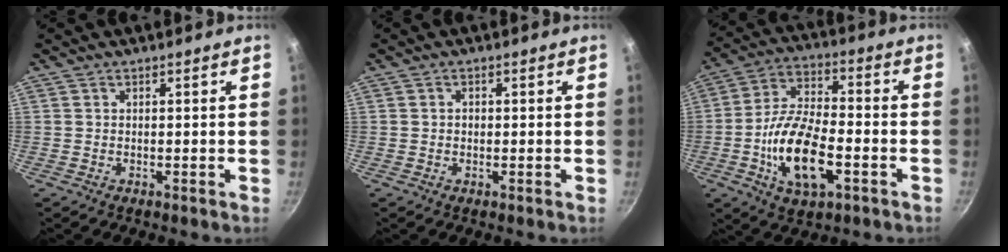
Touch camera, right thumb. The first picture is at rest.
{"total": 0.9, "force": [0.0, 0.8, 0.4], "torque": [-0.006, 0.004, 0.000]}
{"total": 13.6, "force": [-3.9, 6.4, 11.3], "torque": [-0.201, 0.021, -0.069]}